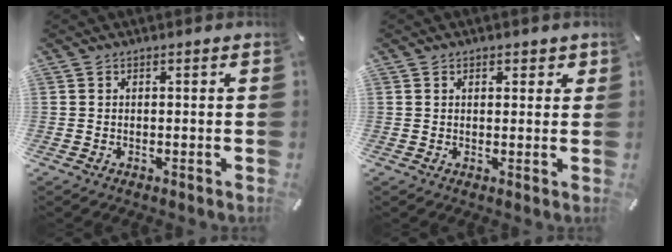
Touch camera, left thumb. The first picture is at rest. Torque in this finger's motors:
{"motor_torque": [-0.24, -0.39, -0.13, 0.05, 0.00]}